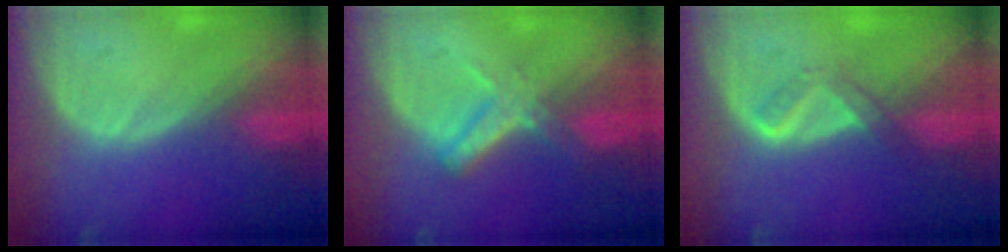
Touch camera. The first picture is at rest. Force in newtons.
{"total": 5.5, "press": 4.7, "slide": 2.7}
{"total": 2.8, "press": 2.7, "slide": 0.7}